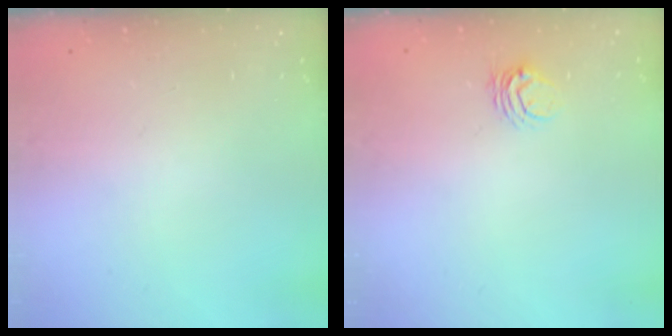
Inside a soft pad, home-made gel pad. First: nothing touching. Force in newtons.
{"total": 3.9, "press": 3.9, "slide": 0.5}